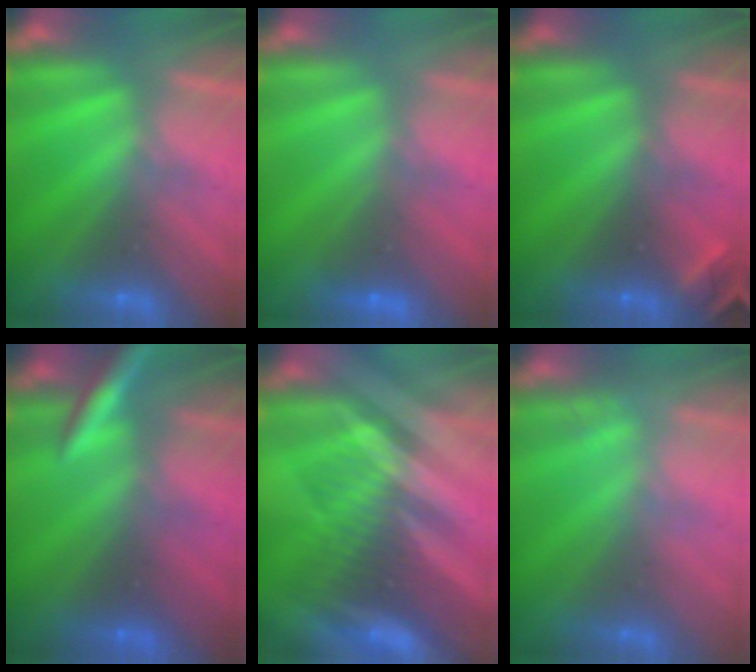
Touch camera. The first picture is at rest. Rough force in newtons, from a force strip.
{"total": 2.0}
{"total": 2.0}
{"total": 2.9}
{"total": 2.9}
{"total": 2.6}